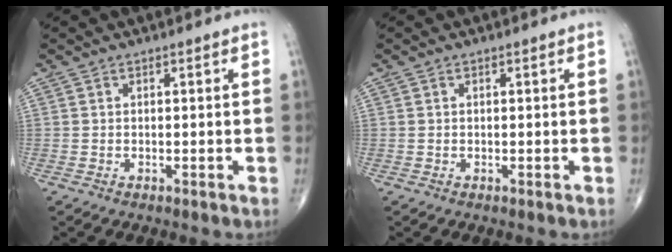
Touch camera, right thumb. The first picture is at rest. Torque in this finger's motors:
{"motor_torque": [-0.23, 0.01, -0.13, -0.05, -0.02]}